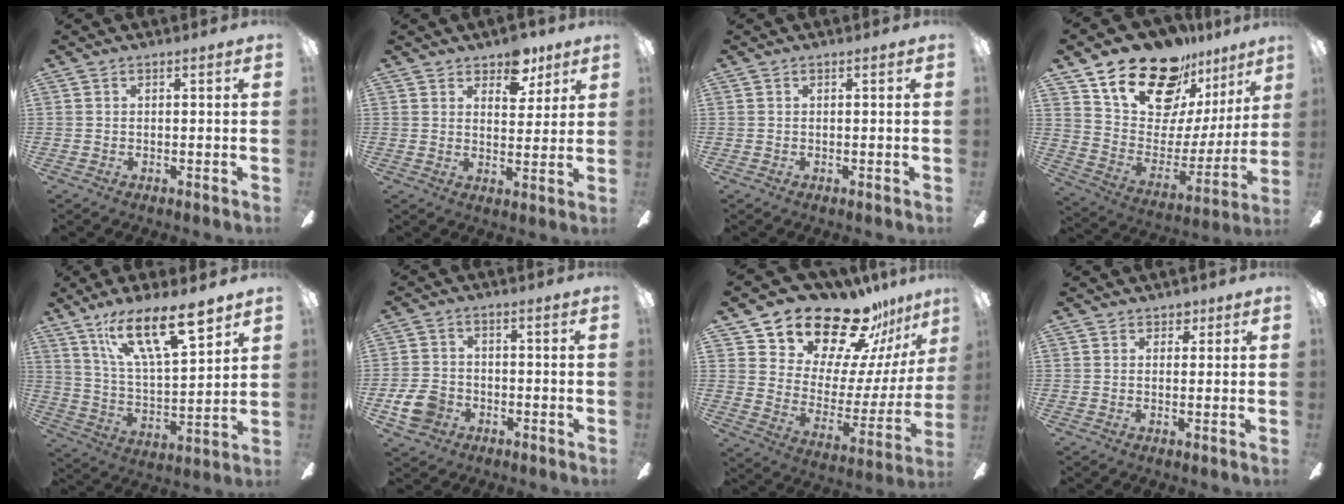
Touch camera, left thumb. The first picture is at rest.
{"total": 7.9, "force": [5.6, 4.5, 3.4], "torque": [-0.025, -0.024, 0.095]}
{"total": 0.0}
{"total": 21.1, "force": [16.2, 10.0, 9.1], "torque": [-0.170, -0.110, 0.294]}
{"total": 20.1, "force": [13.1, 6.7, 13.6], "torque": [-0.228, -0.069, 0.220]}
{"total": 7.6, "force": [-3.1, 5.7, 3.9], "torque": [-0.101, 0.016, -0.059]}
{"total": 21.4, "force": [18.5, 8.7, 6.5], "torque": [-0.109, -0.142, 0.332]}
{"total": 1.9, "force": [1.2, 1.4, 0.5], "torque": [0.005, -0.002, 0.018]}